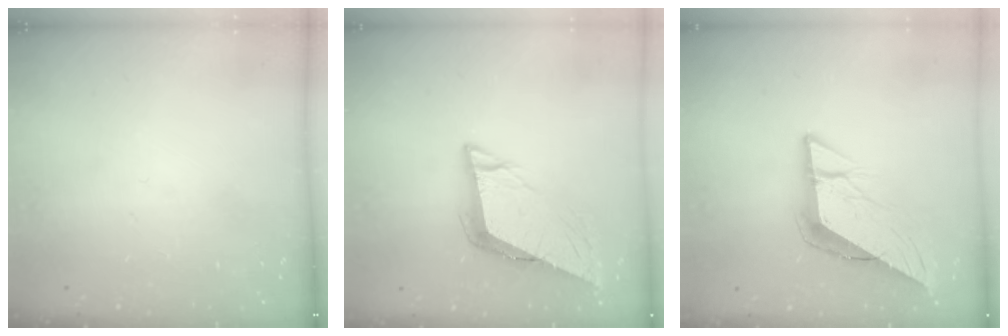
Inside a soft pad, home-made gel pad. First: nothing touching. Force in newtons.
{"total": 9.6, "press": 9.4, "slide": 2.1}
{"total": 12.1, "press": 12.0, "slide": 1.3}